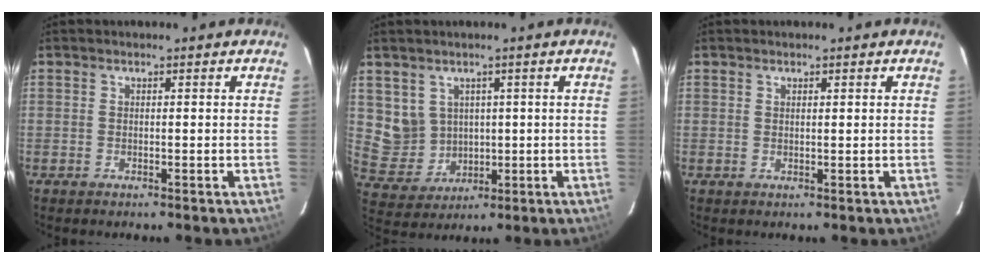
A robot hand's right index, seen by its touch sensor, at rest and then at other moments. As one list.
[{"total": 7.1, "force": [2.0, 6.6, 1.5], "torque": [-0.038, 0.005, 0.060]}, {"total": 0.7, "force": [0.5, 0.2, 0.4], "torque": [-0.006, 0.001, 0.010]}]